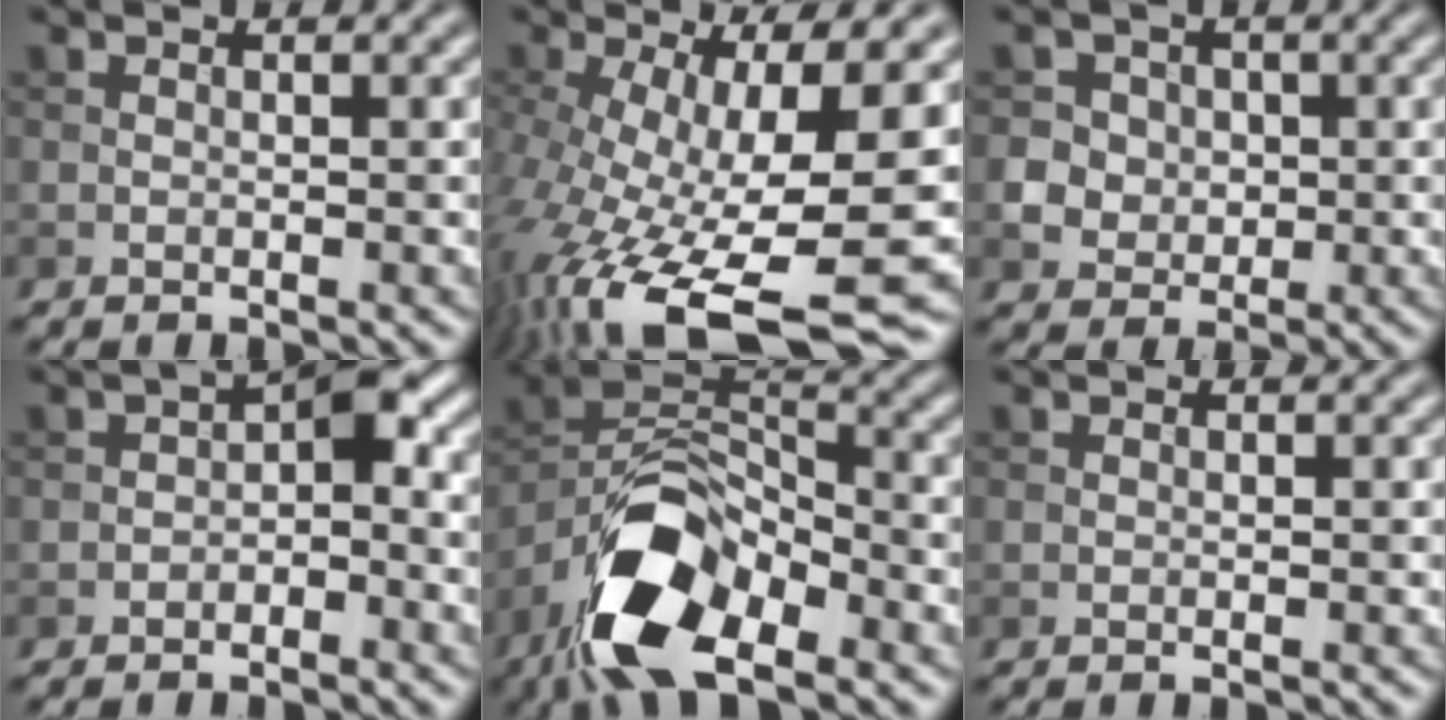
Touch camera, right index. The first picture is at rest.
{"total": 15.4, "force": [-4.1, 5.4, 13.9], "torque": [-0.266, -0.034, -0.053]}
{"total": 5.6, "force": [0.5, 5.4, 1.6], "torque": [-0.028, 0.027, 0.001]}
{"total": 3.1, "force": [-0.7, 1.5, 2.7], "torque": [-0.030, 0.012, -0.017]}
{"total": 11.2, "force": [-6.5, 5.1, 7.5], "torque": [-0.139, 0.000, -0.128]}
{"total": 0.0}